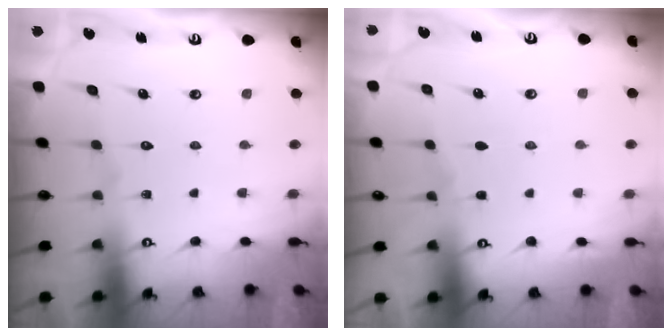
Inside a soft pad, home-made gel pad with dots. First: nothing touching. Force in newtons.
{"total": 0.7, "press": 0.7, "slide": 0.2}